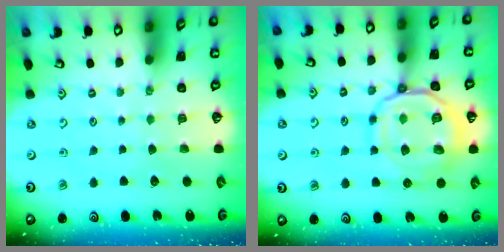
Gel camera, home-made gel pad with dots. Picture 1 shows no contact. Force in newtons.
{"total": 15.3, "press": 15.3, "slide": 1.4}